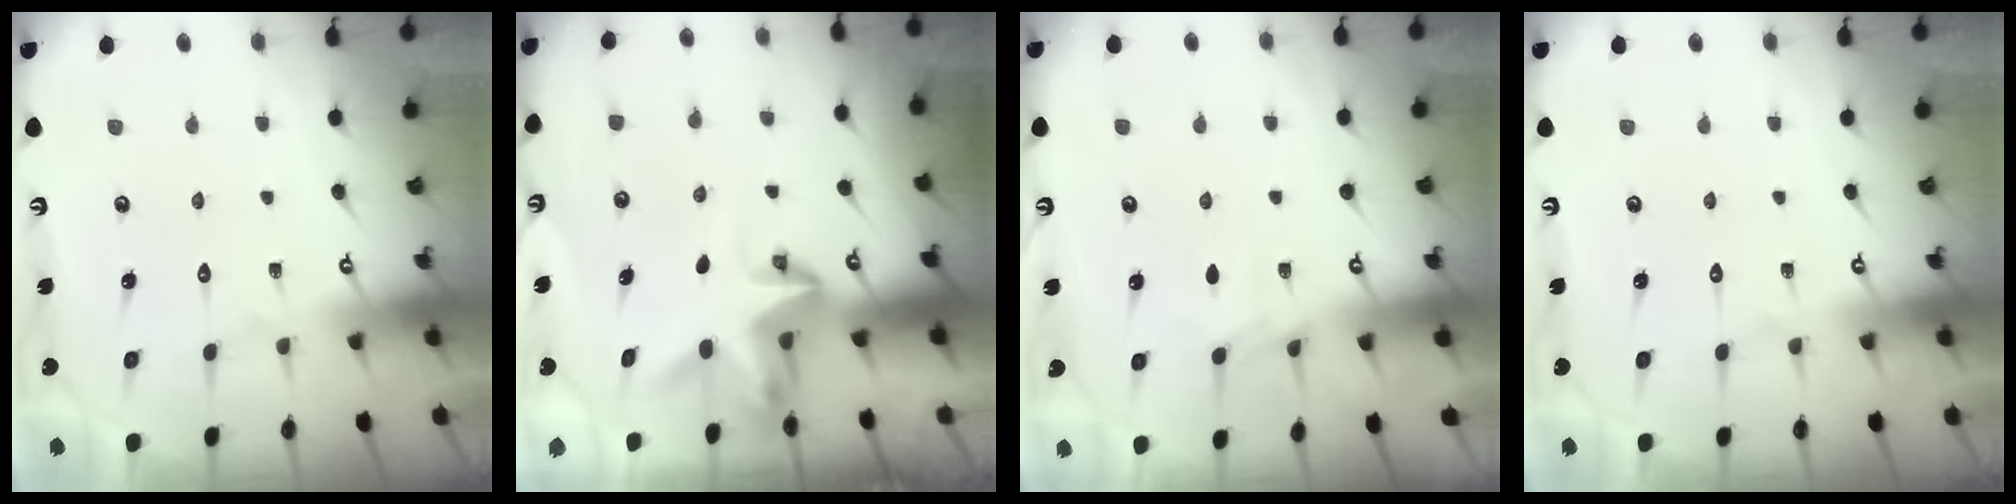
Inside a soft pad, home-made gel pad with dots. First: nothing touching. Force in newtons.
{"total": 3.7, "press": 3.7, "slide": 0.3}
{"total": 4.4, "press": 4.4, "slide": 0.5}
{"total": 0.0}